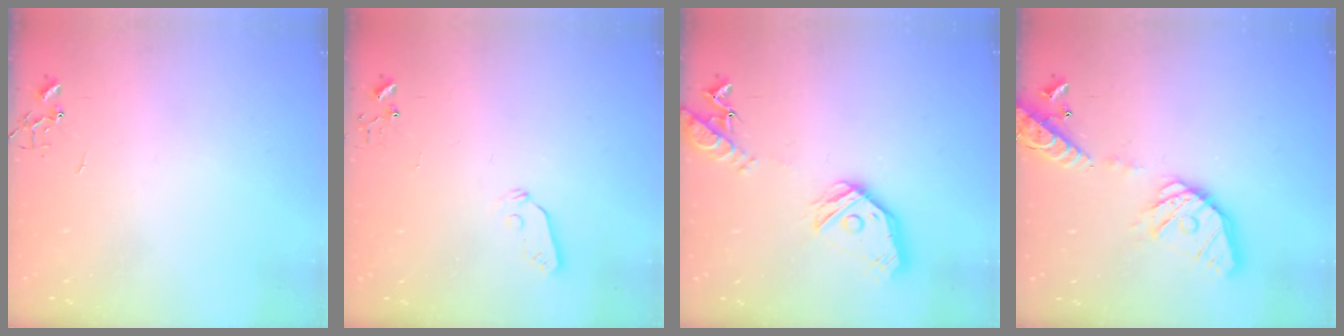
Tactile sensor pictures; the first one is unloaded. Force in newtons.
{"total": 4.6, "press": 4.6, "slide": 0.3}
{"total": 17.4, "press": 17.3, "slide": 2.0}
{"total": 19.5, "press": 19.2, "slide": 3.3}